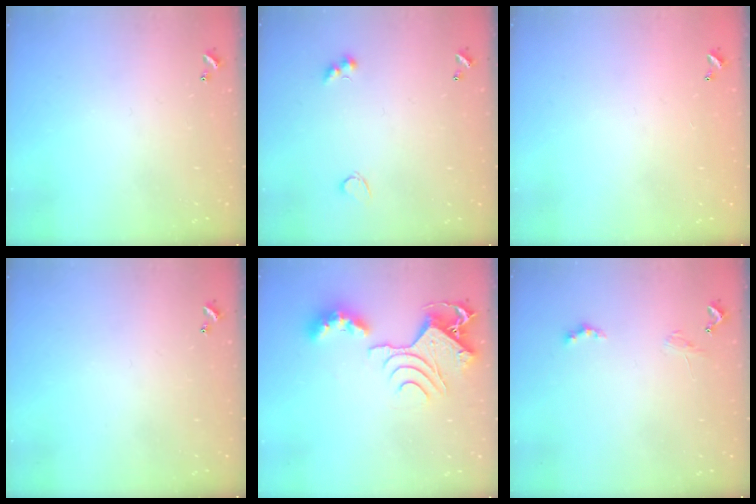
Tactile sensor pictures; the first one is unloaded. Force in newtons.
{"total": 2.8, "press": 2.7, "slide": 0.7}
{"total": 2.9, "press": 2.9, "slide": 0.1}
{"total": 0.0}
{"total": 11.3, "press": 11.2, "slide": 1.3}
{"total": 1.1, "press": 1.1, "slide": 0.4}